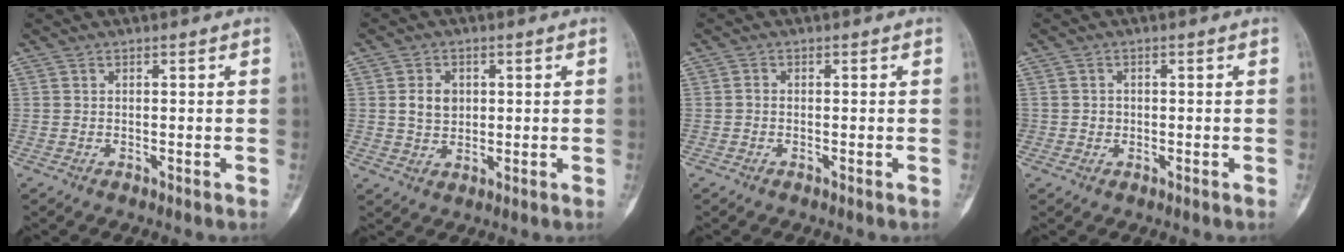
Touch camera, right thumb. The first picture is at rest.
{"total": 4.4, "force": [0.9, 3.4, 2.7], "torque": [-0.031, -0.006, 0.020]}
{"total": 0.6, "force": [-0.4, 0.3, 0.4], "torque": [-0.006, 0.001, -0.010]}
{"total": 1.3, "force": [-0.3, 1.3, 0.2], "torque": [0.006, 0.006, -0.005]}